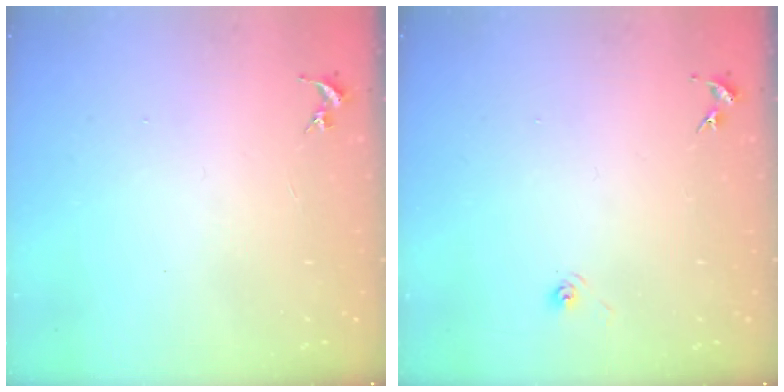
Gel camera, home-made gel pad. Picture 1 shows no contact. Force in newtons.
{"total": 3.1, "press": 2.6, "slide": 1.8}